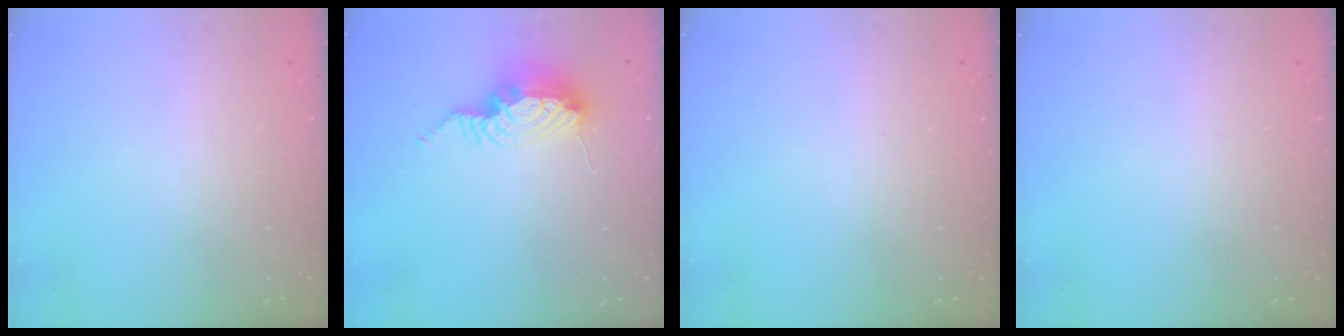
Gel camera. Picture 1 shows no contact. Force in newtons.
{"total": 15.7, "press": 11.6, "slide": 10.6}
{"total": 0.0}
{"total": 0.0}